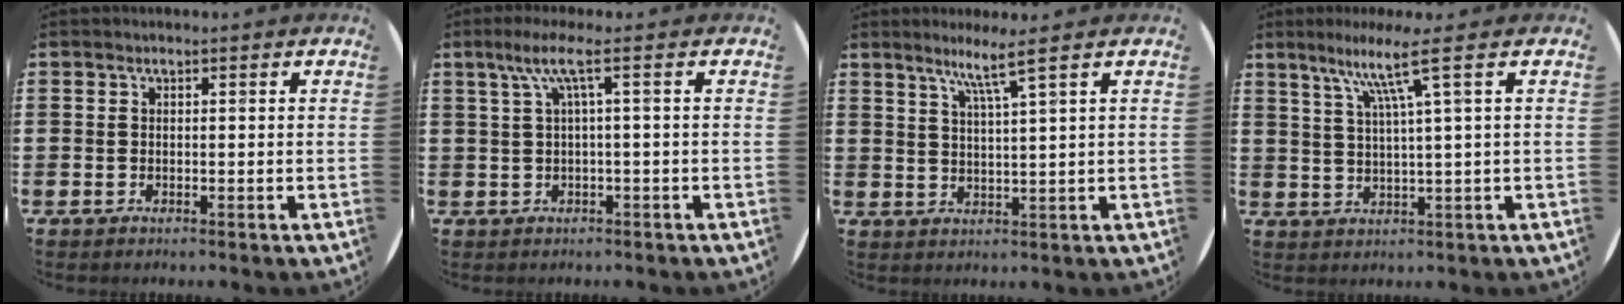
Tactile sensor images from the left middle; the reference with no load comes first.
{"total": 4.1, "force": [1.0, 0.0, 4.0], "torque": [-0.078, 0.002, 0.012]}
{"total": 4.5, "force": [3.1, -0.8, 3.1], "torque": [-0.065, -0.001, 0.051]}
{"total": 7.2, "force": [3.4, -0.3, 6.3], "torque": [-0.129, 0.006, 0.053]}